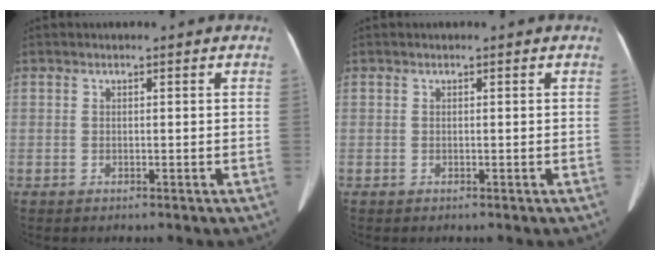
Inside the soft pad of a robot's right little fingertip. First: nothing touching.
{"total": 0.0}